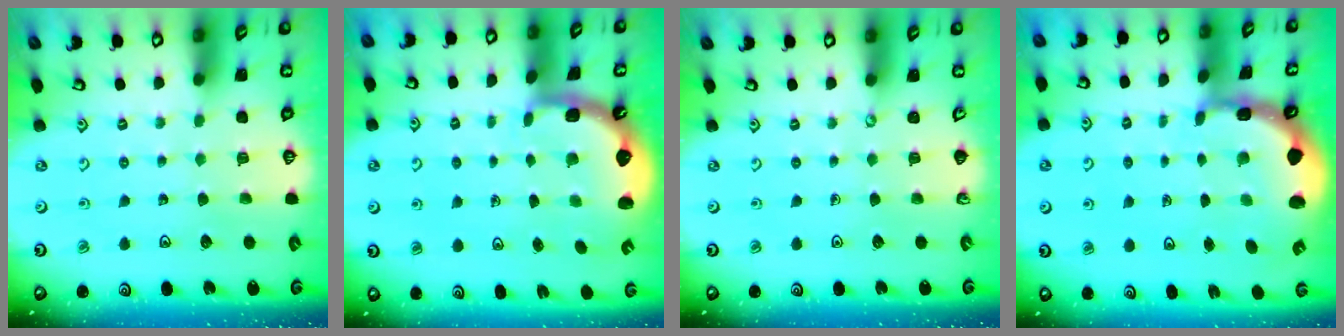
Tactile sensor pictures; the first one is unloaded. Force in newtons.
{"total": 2.6, "press": 1.3, "slide": 2.2}
{"total": 0.0}
{"total": 2.2, "press": 2.0, "slide": 1.0}